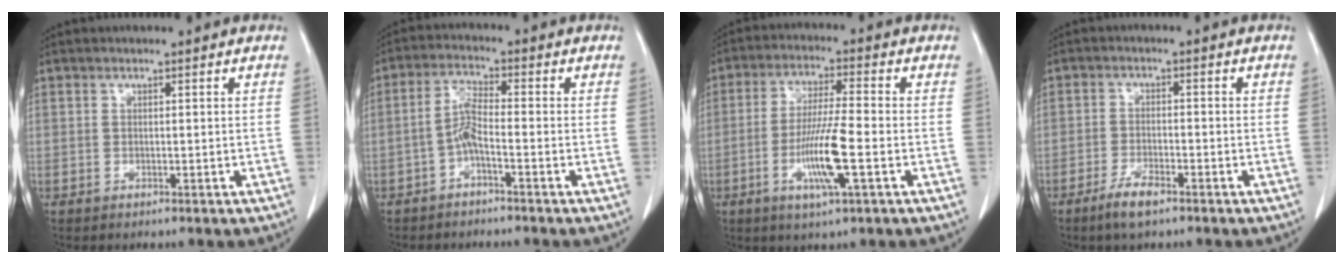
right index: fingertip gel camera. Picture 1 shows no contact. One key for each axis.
{"total": 4.0, "fx": -1.8, "fy": 0.5, "fz": 3.5, "tx": -0.075, "ty": 0.008, "tz": -0.039}
{"total": 9.3, "fx": -2.9, "fy": 0.2, "fz": 8.9, "tx": -0.171, "ty": -0.011, "tz": -0.059}
{"total": 4.2, "fx": -3.0, "fy": 0.8, "fz": 2.8, "tx": -0.060, "ty": -0.003, "tz": -0.056}